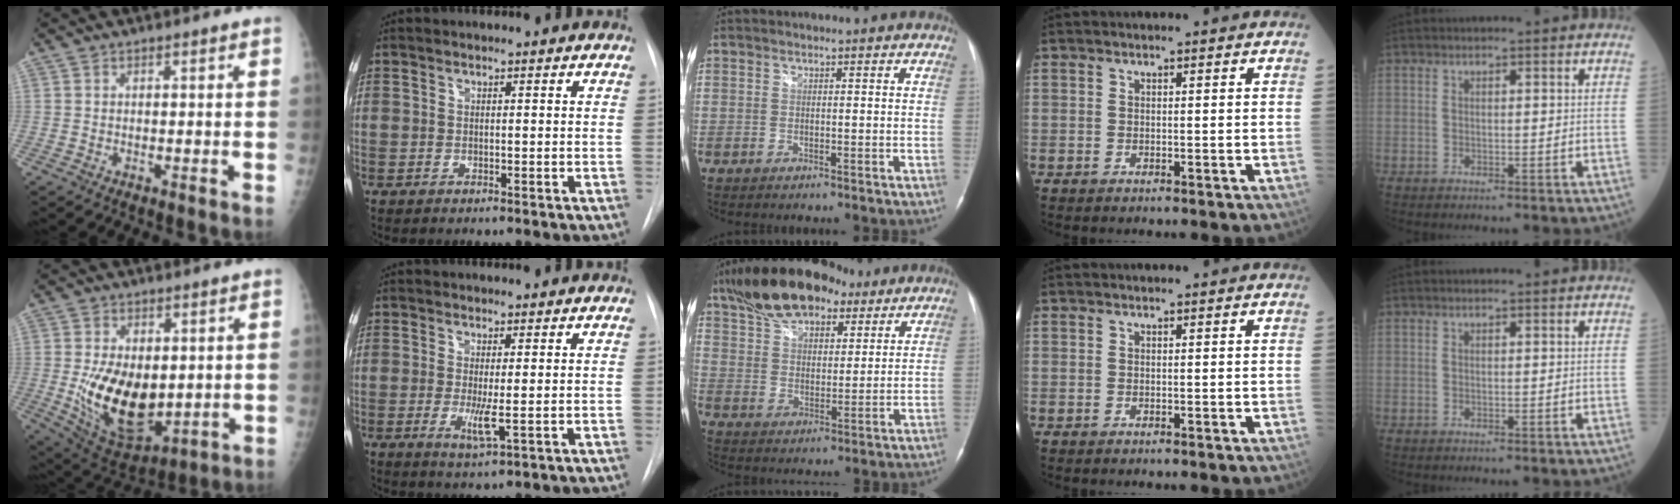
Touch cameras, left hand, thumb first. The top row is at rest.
{"thumb": {"total": 16.3, "force": [-0.5, 9.7, 13.2], "torque": [-0.197, -0.020, 0.019]}, "index": {"total": 3.3, "force": [-0.3, 0.3, 3.3], "torque": [-0.063, -0.010, -0.001]}, "middle": {"total": 16.1, "force": [11.1, 7.3, 9.1], "torque": [-0.173, 0.039, 0.194]}}